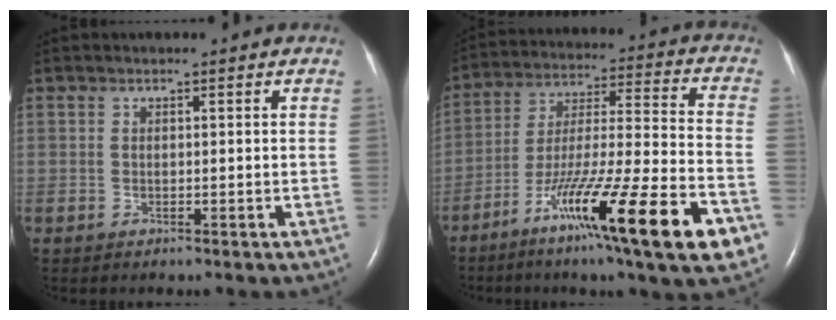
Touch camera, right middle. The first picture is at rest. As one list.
[{"total": 22.8, "force": [-11.8, 0.9, 19.5], "torque": [-0.291, -0.043, -0.197]}]